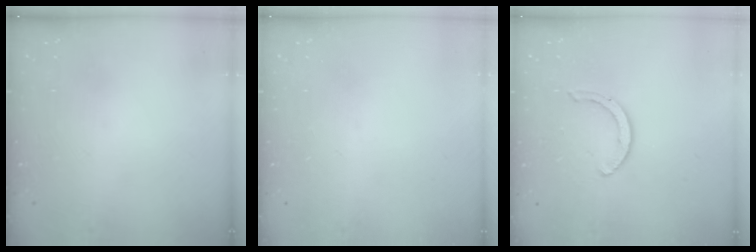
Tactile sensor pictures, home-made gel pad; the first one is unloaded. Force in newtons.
{"total": 0.0}
{"total": 3.1, "press": 3.0, "slide": 0.3}